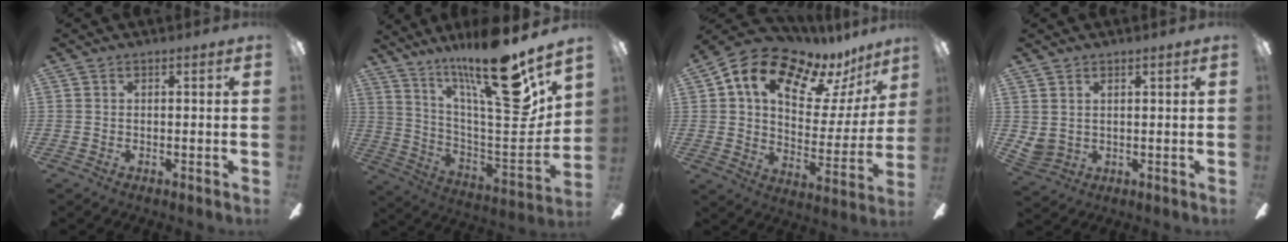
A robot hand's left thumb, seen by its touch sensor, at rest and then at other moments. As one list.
[{"total": 24.3, "force": [16.6, 4.7, 17.1], "torque": [-0.260, -0.114, 0.266]}, {"total": 15.7, "force": [11.3, 7.6, 7.8], "torque": [-0.139, -0.080, 0.193]}, {"total": 3.7, "force": [2.4, 2.8, 0.6], "torque": [-0.028, -0.011, 0.046]}]